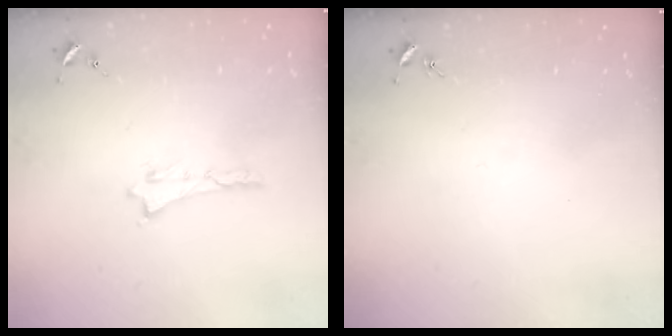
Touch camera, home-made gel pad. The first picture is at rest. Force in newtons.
{"total": 0.0}